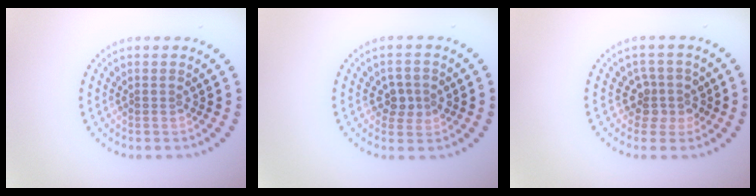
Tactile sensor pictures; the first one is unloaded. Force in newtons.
{"total": 2.1, "press": 2.1, "slide": 0.4}
{"total": 2.5, "press": 2.0, "slide": 1.6}